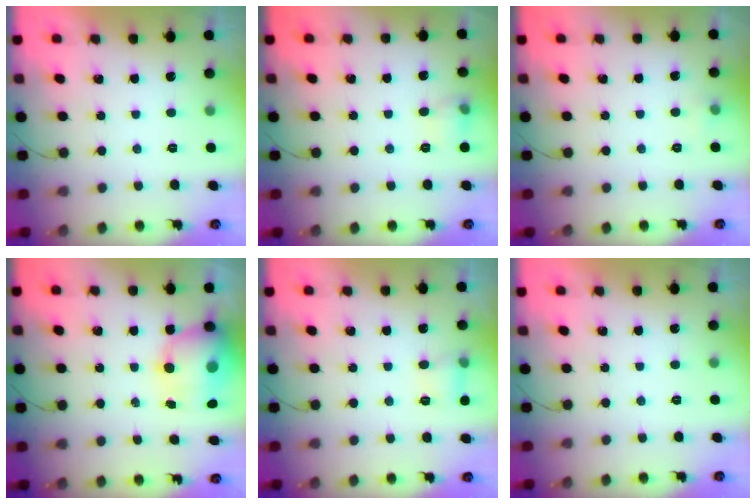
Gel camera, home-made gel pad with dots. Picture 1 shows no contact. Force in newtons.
{"total": 5.5, "press": 5.4, "slide": 1.2}
{"total": 3.2, "press": 3.0, "slide": 1.1}
{"total": 13.2, "press": 12.8, "slide": 3.3}
{"total": 4.1, "press": 4.0, "slide": 1.2}
{"total": 0.0}